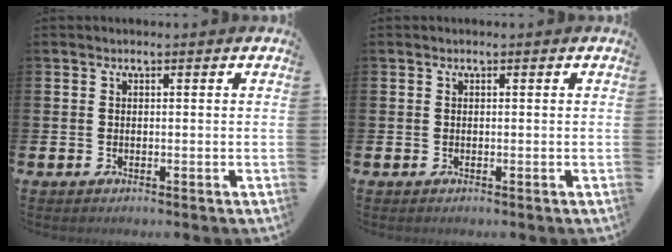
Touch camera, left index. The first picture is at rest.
{"total": 0.0}